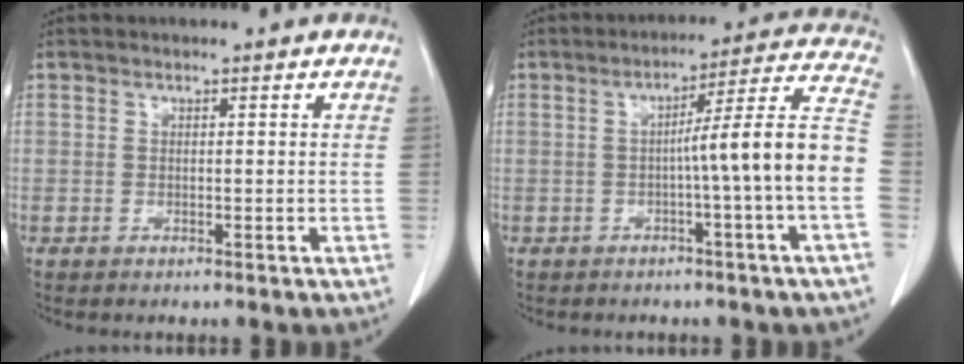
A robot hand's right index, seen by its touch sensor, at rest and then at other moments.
{"total": 12.0, "force": [-2.2, -1.8, 11.7], "torque": [-0.160, 0.023, -0.035]}